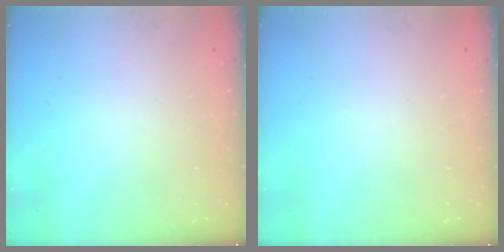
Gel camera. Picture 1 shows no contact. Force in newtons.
{"total": 0.0}